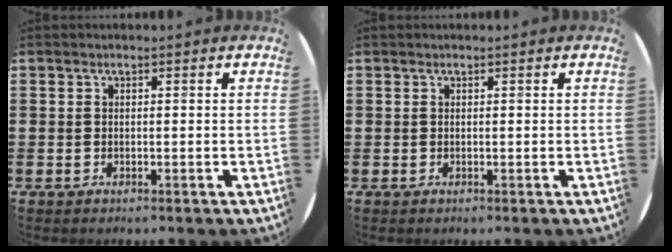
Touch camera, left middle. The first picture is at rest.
{"total": 0.0}